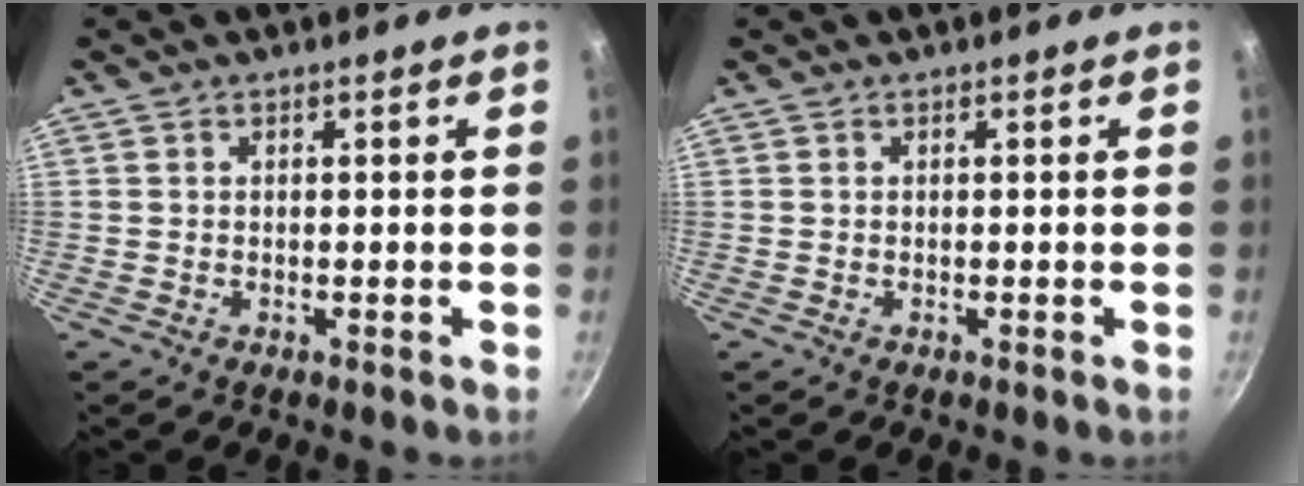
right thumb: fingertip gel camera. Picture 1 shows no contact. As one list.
[{"total": 0.0}]